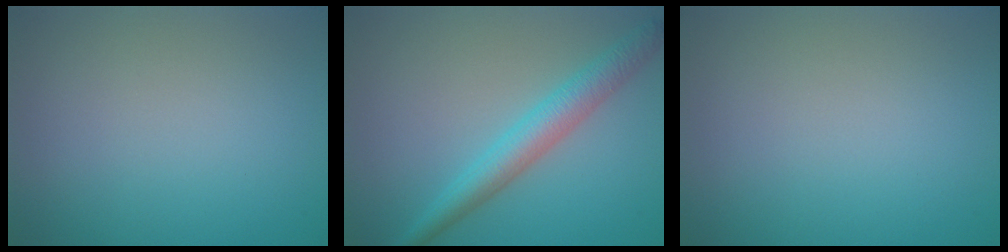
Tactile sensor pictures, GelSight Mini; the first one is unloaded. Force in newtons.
{"total": 3.8, "press": 3.8, "slide": 0.1}
{"total": 0.0}